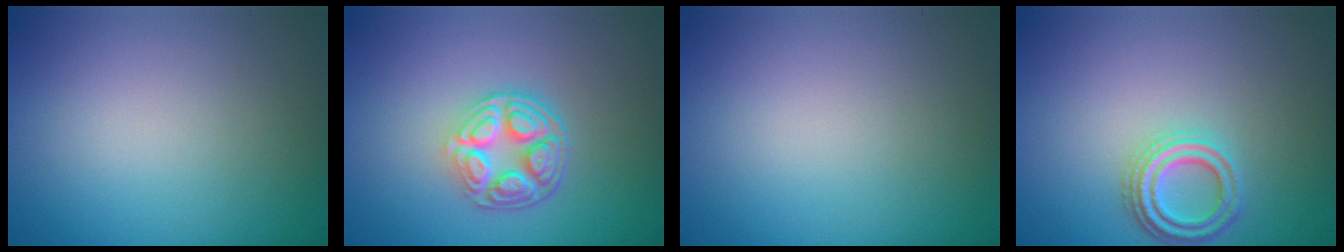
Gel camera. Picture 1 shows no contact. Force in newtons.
{"total": 5.1, "press": 3.7, "slide": 3.5}
{"total": 0.0}
{"total": 3.0, "press": 2.7, "slide": 1.1}